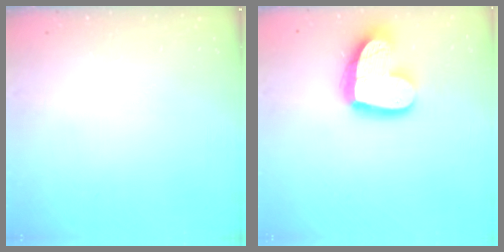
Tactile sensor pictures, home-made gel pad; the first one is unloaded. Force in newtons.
{"total": 20.0, "press": 20.0, "slide": 1.7}